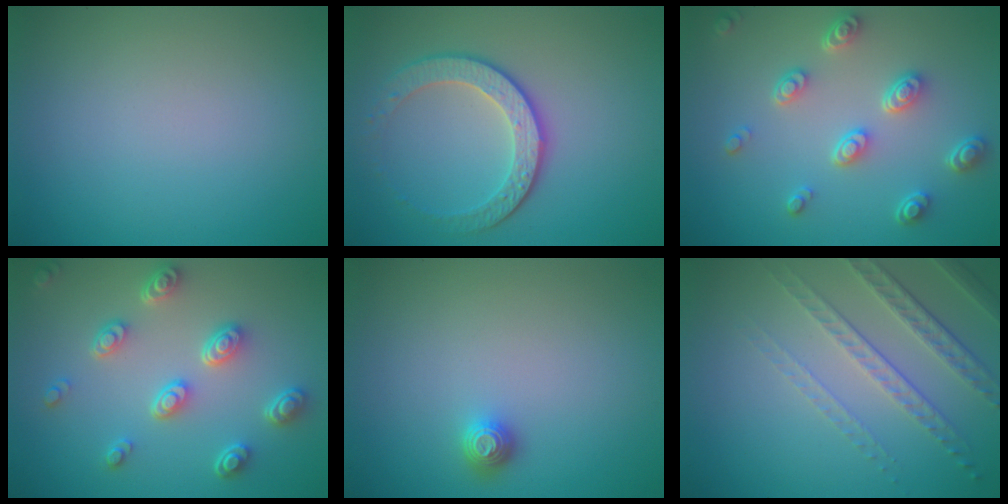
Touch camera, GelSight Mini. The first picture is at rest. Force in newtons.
{"total": 3.7, "press": 3.2, "slide": 2.0}
{"total": 4.3, "press": 3.3, "slide": 2.8}
{"total": 4.6, "press": 3.6, "slide": 2.9}
{"total": 1.4, "press": 1.2, "slide": 0.5}
{"total": 4.6, "press": 3.0, "slide": 3.5}